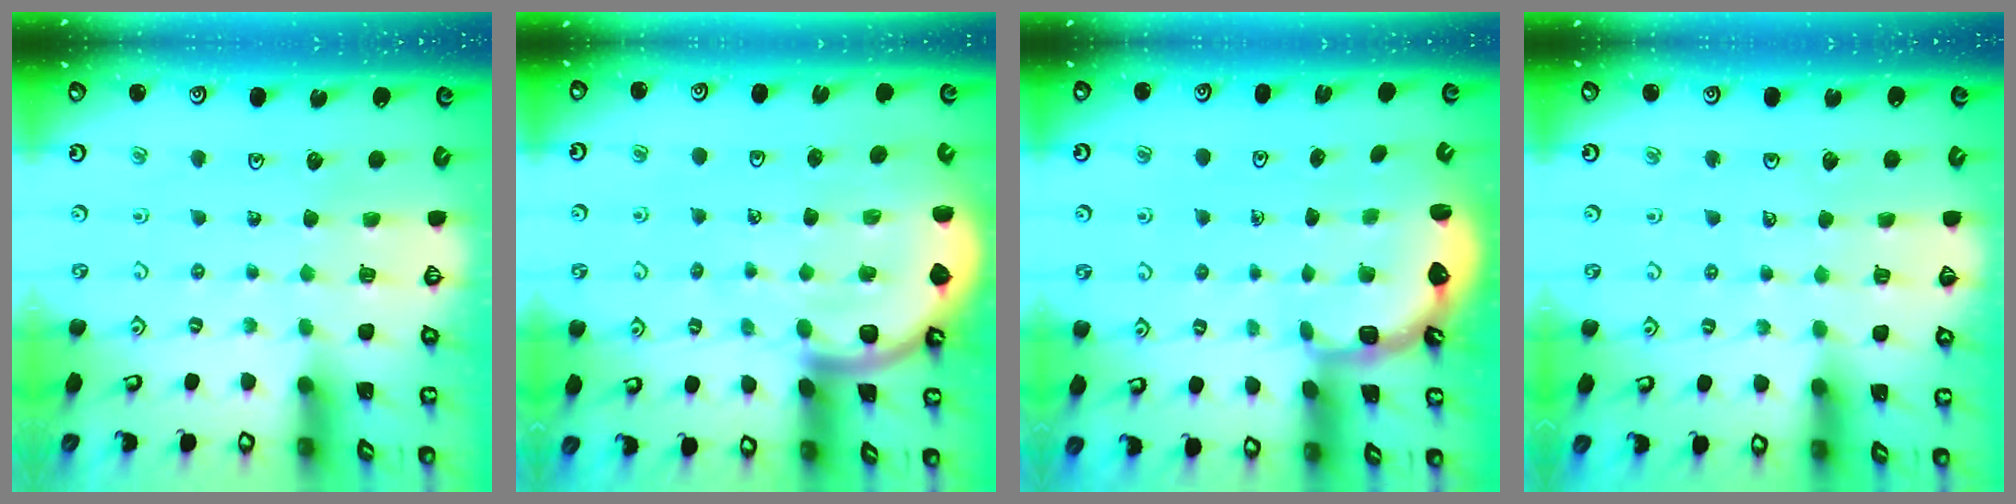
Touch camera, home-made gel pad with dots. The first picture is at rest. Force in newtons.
{"total": 7.1, "press": 7.0, "slide": 1.0}
{"total": 2.6, "press": 2.2, "slide": 1.4}
{"total": 1.9, "press": 1.9, "slide": 0.2}